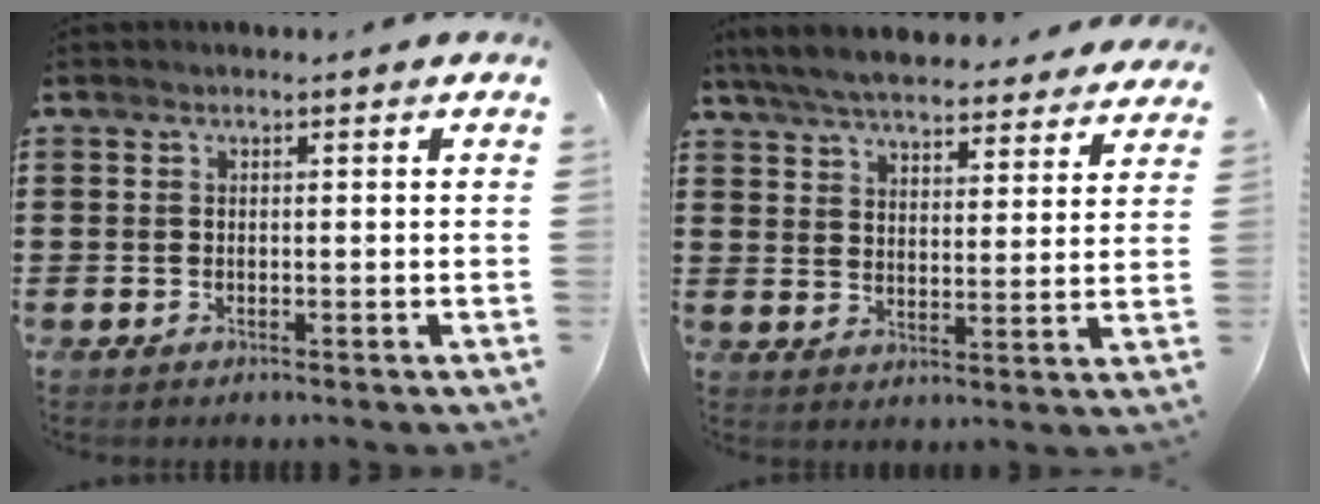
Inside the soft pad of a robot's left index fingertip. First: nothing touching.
{"total": 6.5, "force": [6.3, 0.5, 1.6], "torque": [-0.059, -0.031, 0.112]}